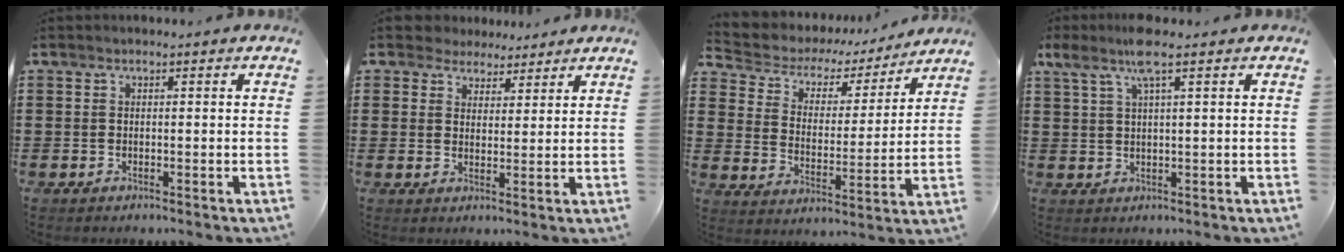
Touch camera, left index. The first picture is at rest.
{"total": 3.8, "force": [3.3, 2.0, -0.1], "torque": [-0.016, 0.003, 0.063]}
{"total": 4.4, "force": [3.6, 2.2, 1.2], "torque": [-0.048, -0.025, 0.052]}
{"total": 5.6, "force": [3.1, 0.7, 4.6], "torque": [-0.099, 0.006, 0.053]}